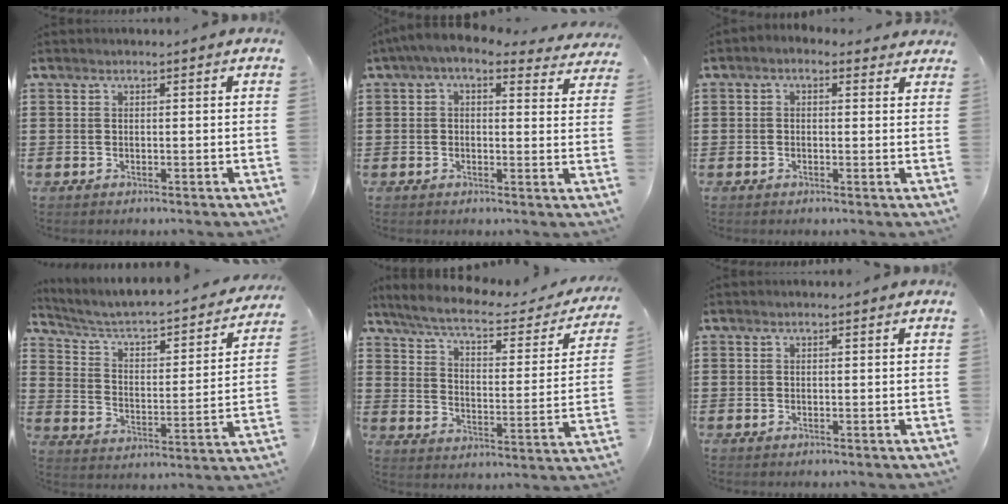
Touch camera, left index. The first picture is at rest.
{"total": 4.0, "force": [2.8, 1.1, 2.7], "torque": [-0.061, -0.009, 0.048]}
{"total": 1.1, "force": [0.1, 0.9, 0.7], "torque": [-0.016, 0.006, 0.000]}
{"total": 3.3, "force": [2.6, 1.1, 1.7], "torque": [-0.052, -0.029, 0.031]}
{"total": 5.8, "force": [4.8, 0.8, 3.2], "torque": [-0.084, -0.030, 0.076]}
{"total": 0.0}